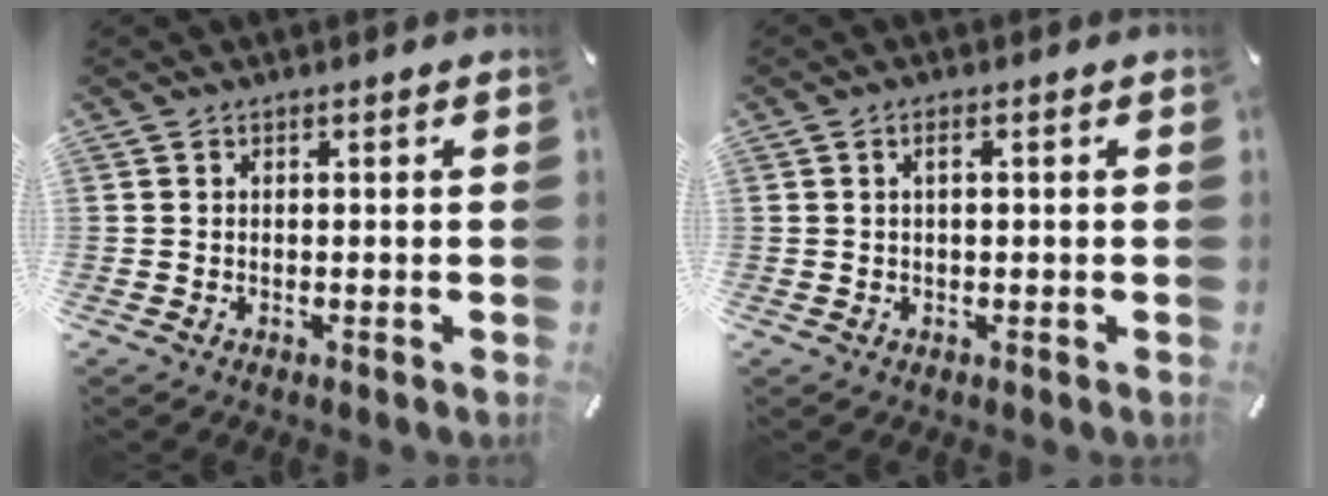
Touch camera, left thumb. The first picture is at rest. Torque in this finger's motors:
{"motor_torque": [-0.09, 0.05, -0.04, -0.05, -0.02]}